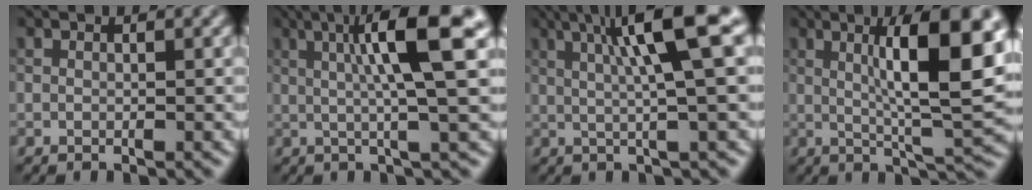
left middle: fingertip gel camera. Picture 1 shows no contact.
{"total": 8.6, "force": [2.2, 1.3, 8.2], "torque": [-0.111, 0.018, 0.031]}
{"total": 8.0, "force": [2.4, 1.0, 7.6], "torque": [-0.106, 0.018, 0.035]}
{"total": 10.5, "force": [2.3, 2.0, 10.1], "torque": [-0.137, 0.006, 0.038]}